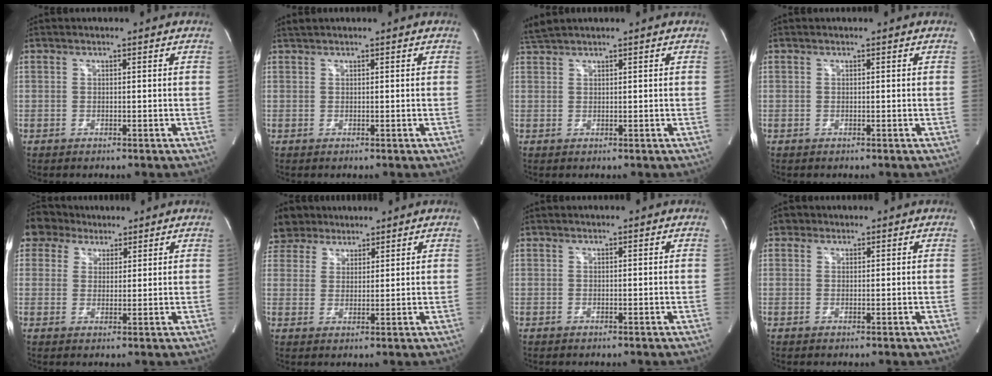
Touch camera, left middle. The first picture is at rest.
{"total": 1.0, "force": [0.9, -0.2, 0.4], "torque": [-0.012, 0.014, 0.023]}
{"total": 2.0, "force": [1.9, -0.4, 0.5], "torque": [-0.014, 0.018, 0.043]}
{"total": 0.0}
{"total": 4.6, "force": [3.7, 2.8, -0.7], "torque": [0.015, 0.015, 0.066]}
{"total": 6.3, "force": [5.3, 3.4, 0.6], "torque": [-0.011, 0.020, 0.102]}
{"total": 0.0}
{"total": 1.3, "force": [0.8, 1.1, 0.1], "torque": [0.006, 0.007, 0.007]}